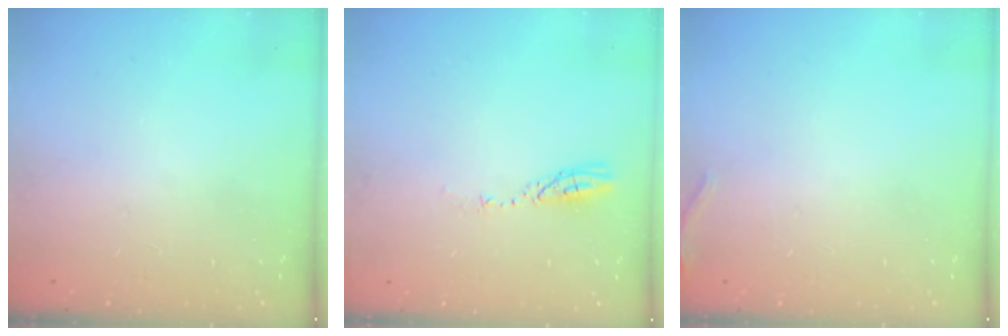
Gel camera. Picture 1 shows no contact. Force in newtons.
{"total": 3.5, "press": 3.5, "slide": 0.1}
{"total": 7.3, "press": 5.5, "slide": 4.8}